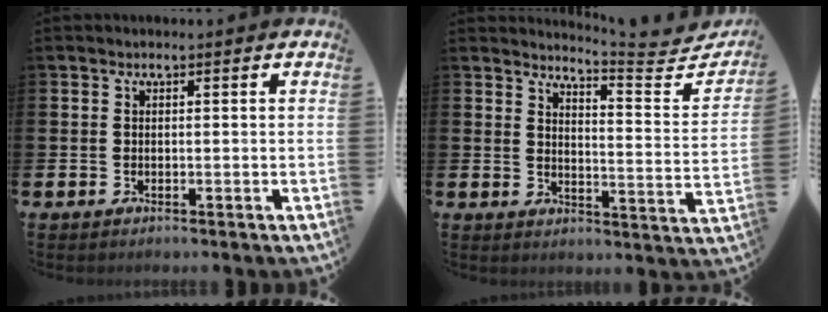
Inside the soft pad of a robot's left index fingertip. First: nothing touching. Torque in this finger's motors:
{"motor_torque": [-0.33, -0.76, -0.36, -0.07]}